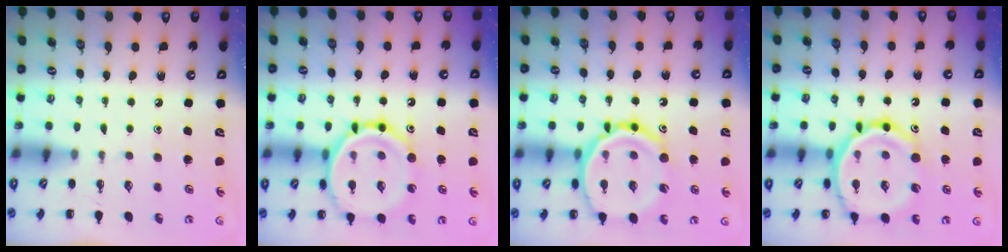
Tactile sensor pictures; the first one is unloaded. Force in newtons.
{"total": 19.4, "press": 19.2, "slide": 2.5}
{"total": 20.2, "press": 20.0, "slide": 2.7}
{"total": 19.1, "press": 18.8, "slide": 3.1}